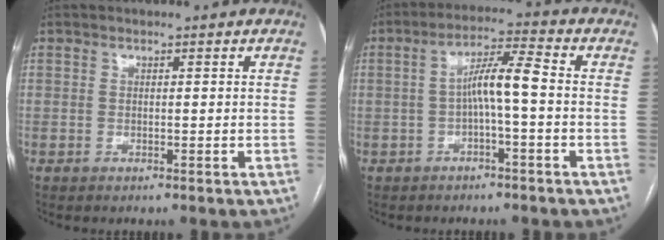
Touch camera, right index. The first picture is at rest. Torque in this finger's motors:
{"motor_torque": [0.92, -0.18, 0.46, 0.13]}